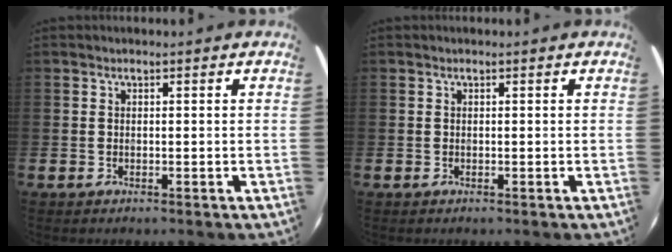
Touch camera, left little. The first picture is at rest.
{"total": 0.0}